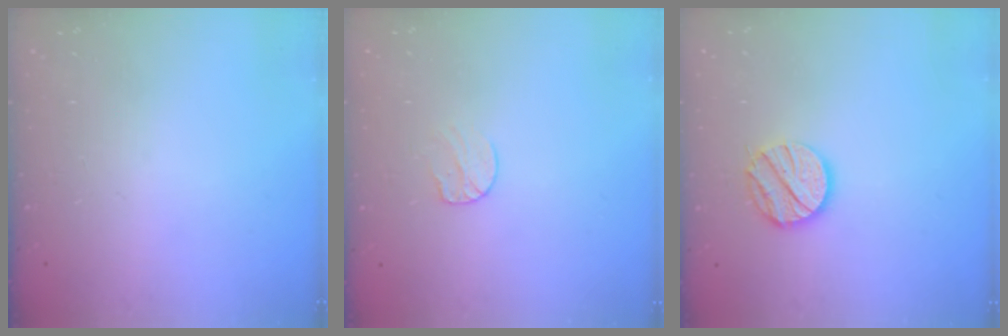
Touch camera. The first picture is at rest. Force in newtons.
{"total": 6.4, "press": 6.4, "slide": 0.6}
{"total": 12.2, "press": 12.1, "slide": 1.4}